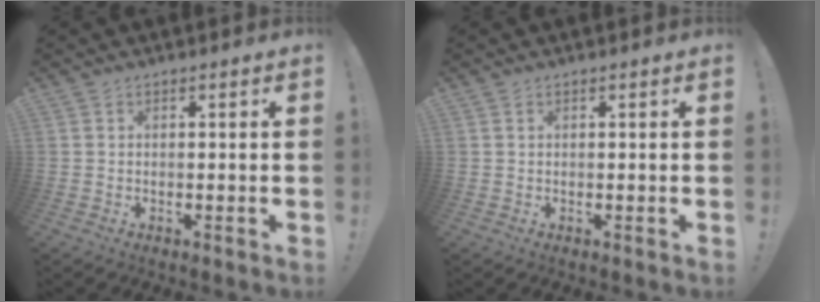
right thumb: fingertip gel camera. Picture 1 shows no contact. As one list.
[{"total": 0.0}]